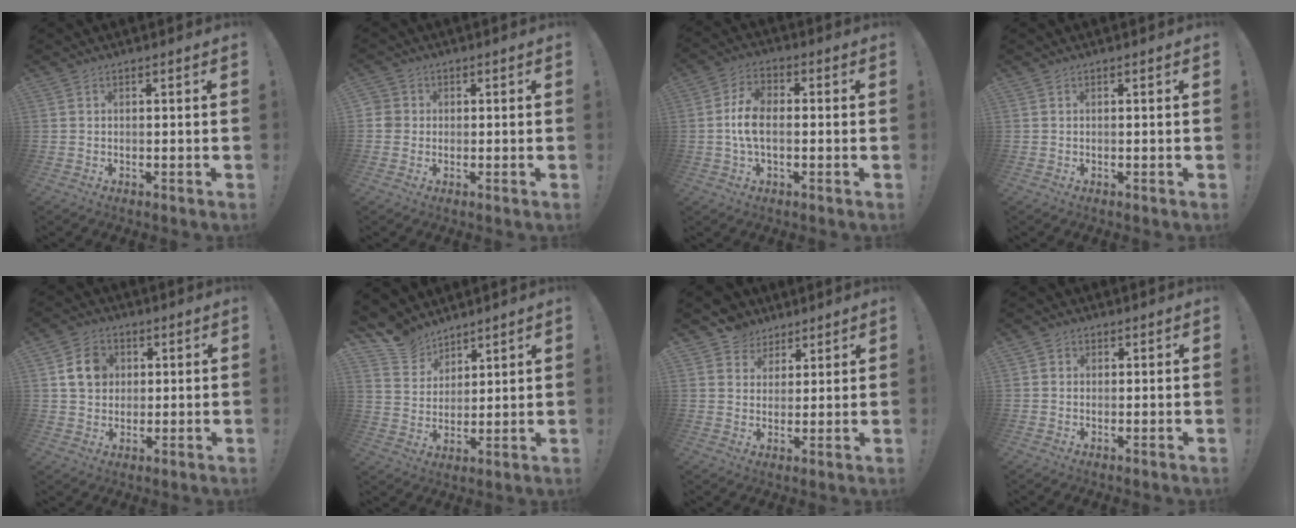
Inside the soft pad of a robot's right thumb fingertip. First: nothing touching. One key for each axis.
{"total": 3.6, "fx": -0.1, "fy": 3.4, "fz": 1.2, "tx": -0.024, "ty": 0.007, "tz": -0.002}
{"total": 8.8, "fx": -0.9, "fy": 5.2, "fz": 7.0, "tx": -0.120, "ty": 0.006, "tz": -0.013}
{"total": 0.0}
{"total": 9.4, "fx": 2.8, "fy": 8.0, "fz": 4.0, "tx": -0.054, "ty": -0.001, "tz": 0.058}
{"total": 10.2, "fx": 8.3, "fy": 5.7, "fz": 1.5, "tx": -0.031, "ty": -0.065, "tz": 0.163}
{"total": 6.7, "fx": 4.2, "fy": 5.2, "fz": 0.5, "tx": -0.009, "ty": -0.026, "tz": 0.085}
{"total": 1.7, "fx": 0.2, "fy": 1.6, "fz": 0.5, "tx": -0.001, "ty": -0.001, "tz": 0.002}